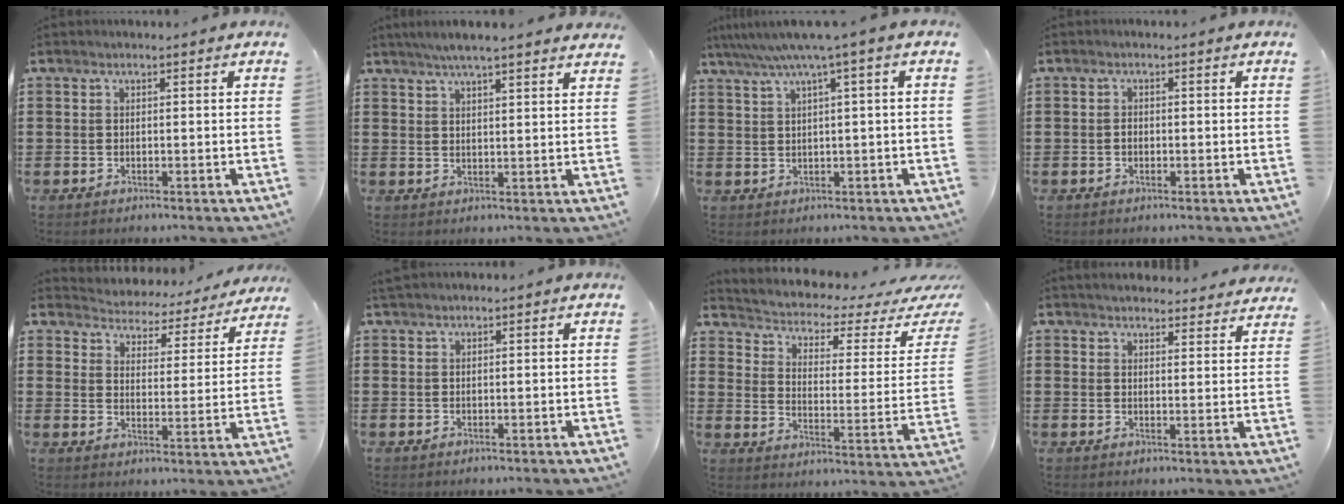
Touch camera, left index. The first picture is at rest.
{"total": 4.2, "force": [3.7, 0.0, 1.9], "torque": [-0.046, -0.003, 0.067]}
{"total": 4.5, "force": [1.9, -0.7, 4.1], "torque": [-0.082, -0.012, 0.029]}
{"total": 1.0, "force": [-0.3, 0.7, 0.7], "torque": [-0.016, 0.002, -0.005]}
{"total": 3.9, "force": [3.8, 0.5, -0.4], "torque": [-0.020, -0.035, 0.060]}
{"total": 0.7, "force": [0.6, 0.1, 0.3], "torque": [-0.009, 0.001, 0.013]}
{"total": 2.3, "force": [1.6, 1.0, 1.3], "torque": [-0.042, -0.024, 0.017]}
{"total": 3.4, "force": [3.4, 0.1, 0.2], "torque": [-0.007, -0.019, 0.060]}